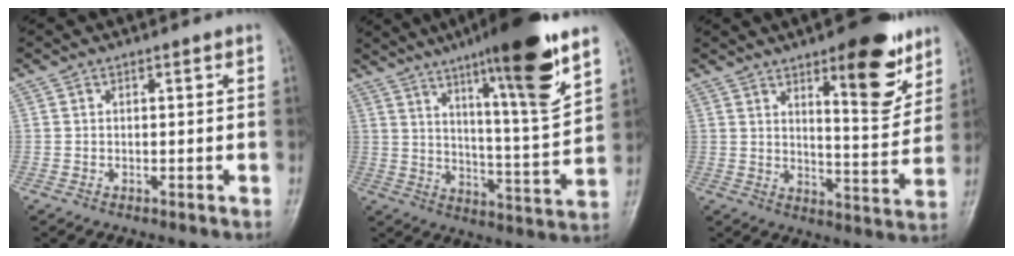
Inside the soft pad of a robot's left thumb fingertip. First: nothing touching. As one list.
[{"total": 18.4, "force": [10.7, 2.0, 14.8], "torque": [-0.212, -0.053, 0.164]}, {"total": 13.8, "force": [8.1, 4.3, 10.3], "torque": [-0.109, -0.052, 0.114]}]